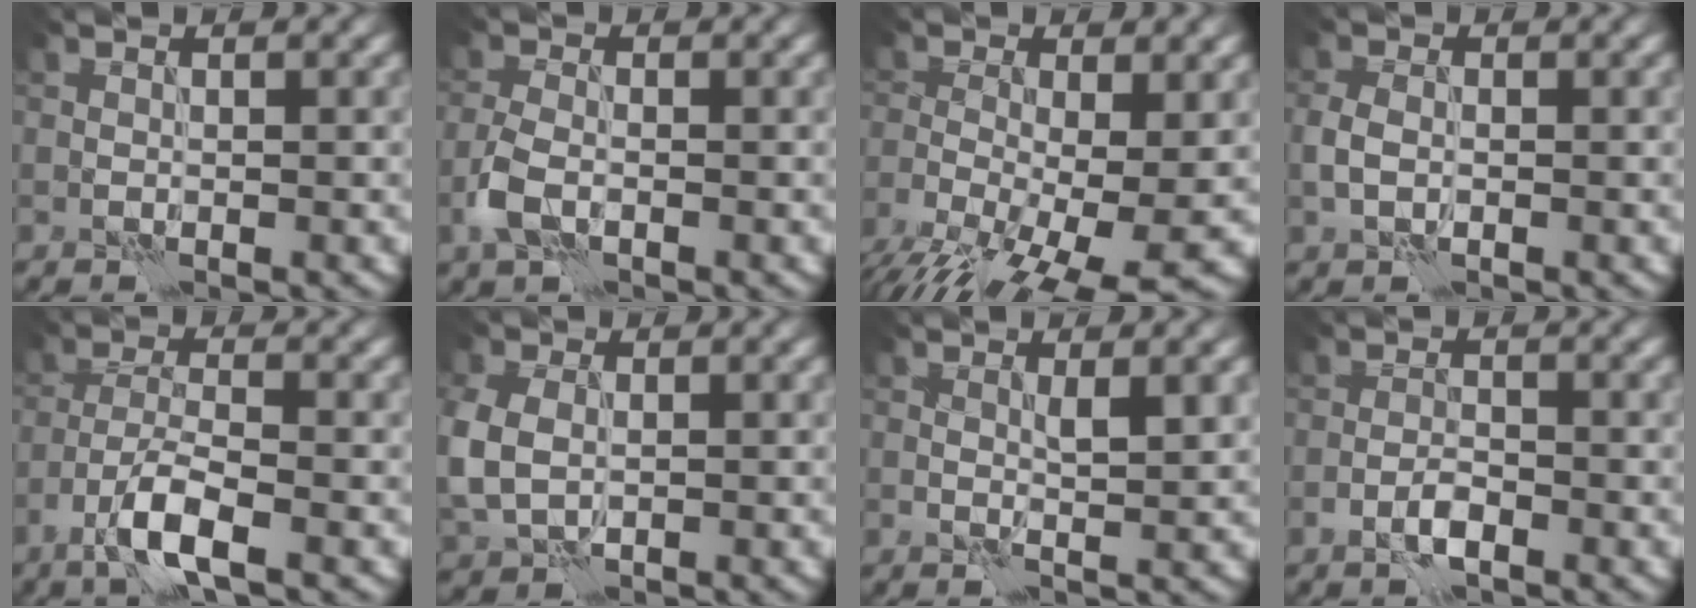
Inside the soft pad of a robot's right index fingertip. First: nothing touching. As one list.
[{"total": 2.8, "force": [-1.2, 1.5, 2.0], "torque": [-0.047, -0.001, -0.031]}, {"total": 10.5, "force": [-5.1, 4.2, 8.1], "torque": [-0.144, -0.029, -0.091]}, {"total": 2.0, "force": [-0.4, 1.4, 1.4], "torque": [-0.032, 0.002, -0.011]}, {"total": 4.7, "force": [-2.8, 1.0, 3.6], "torque": [-0.070, 0.002, -0.058]}, {"total": 5.0, "force": [-0.1, 3.8, 3.2], "torque": [-0.098, -0.008, 0.008]}, {"total": 1.9, "force": [0.5, 0.3, 1.8], "torque": [-0.031, -0.001, 0.010]}, {"total": 1.8, "force": [-1.2, 0.5, 1.3], "torque": [-0.026, 0.004, -0.025]}]